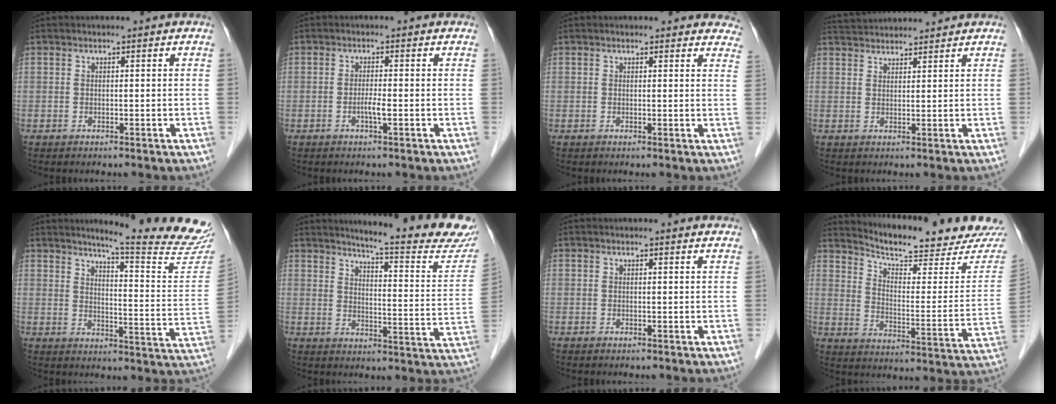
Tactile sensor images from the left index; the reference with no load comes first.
{"total": 1.8, "force": [-1.0, -0.1, 1.5], "torque": [-0.030, -0.006, -0.018]}
{"total": 6.5, "force": [6.1, 1.9, 1.1], "torque": [0.022, -0.015, 0.032]}
{"total": 6.5, "force": [6.3, 0.4, 1.3], "torque": [-0.030, 0.034, 0.101]}
{"total": 19.5, "force": [18.0, -0.9, 7.3], "torque": [-0.102, -0.124, 0.207]}
{"total": 19.4, "force": [17.9, 0.2, 7.5], "torque": [-0.102, -0.100, 0.207]}
{"total": 1.9, "force": [1.9, 0.0, 0.3], "torque": [-0.010, -0.008, 0.010]}
{"total": 19.4, "force": [18.6, 1.0, 5.2], "torque": [-0.086, -0.089, 0.239]}